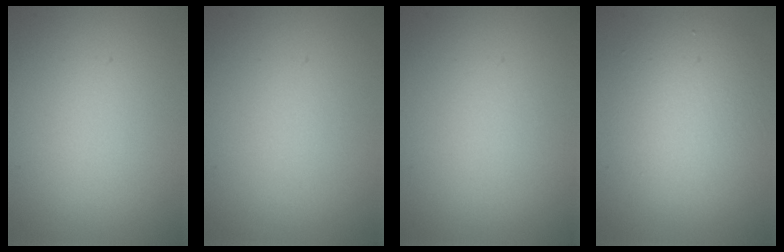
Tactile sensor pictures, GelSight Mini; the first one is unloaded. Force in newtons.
{"total": 0.0}
{"total": 0.0}
{"total": 5.0, "press": 5.0, "slide": 0.3}